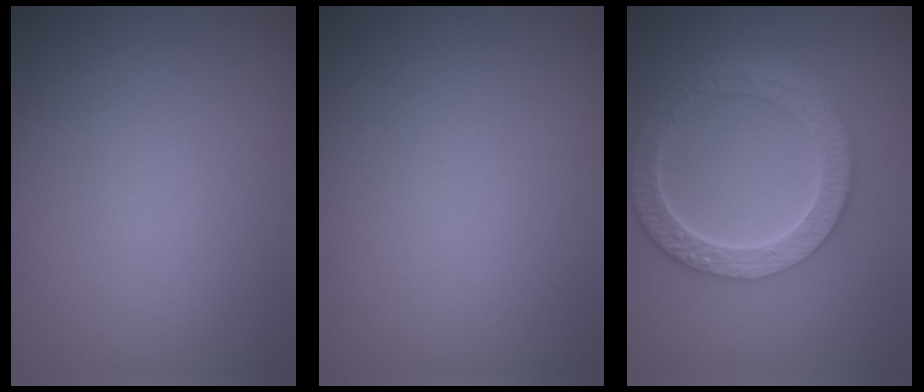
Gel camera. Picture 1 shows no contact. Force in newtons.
{"total": 0.0}
{"total": 6.4, "press": 4.9, "slide": 4.1}